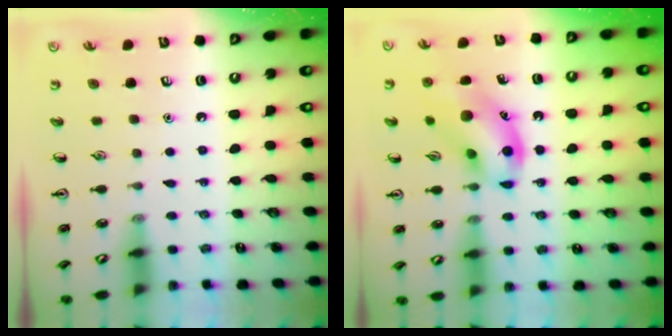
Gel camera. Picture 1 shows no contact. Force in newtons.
{"total": 13.6, "press": 13.5, "slide": 1.5}